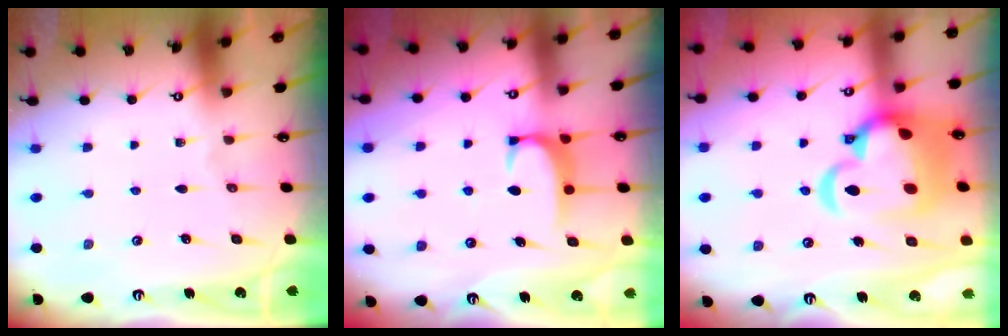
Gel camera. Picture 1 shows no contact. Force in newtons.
{"total": 1.8, "press": 1.7, "slide": 0.5}
{"total": 14.9, "press": 14.7, "slide": 2.4}